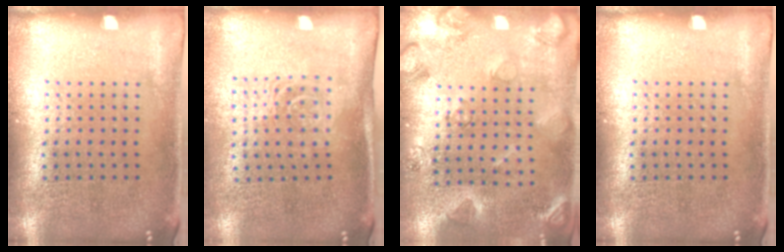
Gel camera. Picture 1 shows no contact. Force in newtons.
{"total": 1.7, "press": 1.3, "slide": 1.1}
{"total": 2.1, "press": 2.1, "slide": 0.5}
{"total": 0.0}